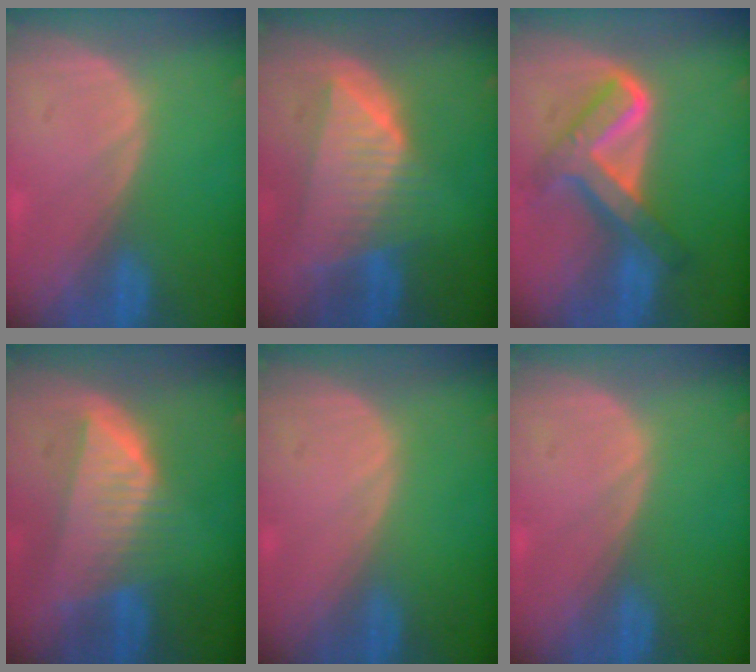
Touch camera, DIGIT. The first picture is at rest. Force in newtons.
{"total": 8.4, "press": 7.6, "slide": 3.7}
{"total": 8.4, "press": 8.4, "slide": 0.7}
{"total": 8.0, "press": 7.2, "slide": 3.5}
{"total": 0.0}
{"total": 0.0}